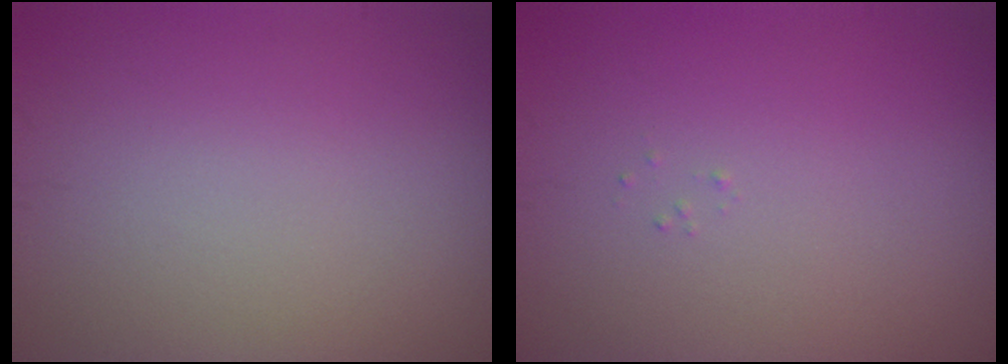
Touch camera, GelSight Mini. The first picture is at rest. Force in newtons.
{"total": 0.0}